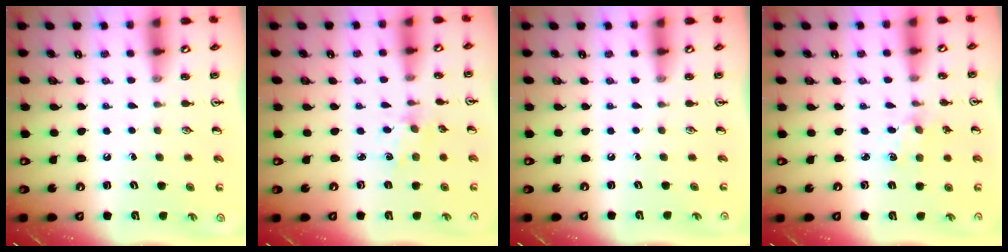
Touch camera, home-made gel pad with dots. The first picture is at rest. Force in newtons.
{"total": 1.5, "press": 1.5, "slide": 0.1}
{"total": 0.0}
{"total": 1.3, "press": 1.2, "slide": 0.2}